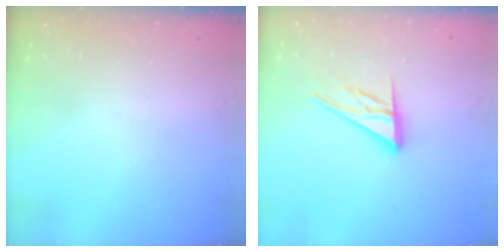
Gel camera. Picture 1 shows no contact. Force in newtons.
{"total": 12.6, "press": 12.5, "slide": 1.1}